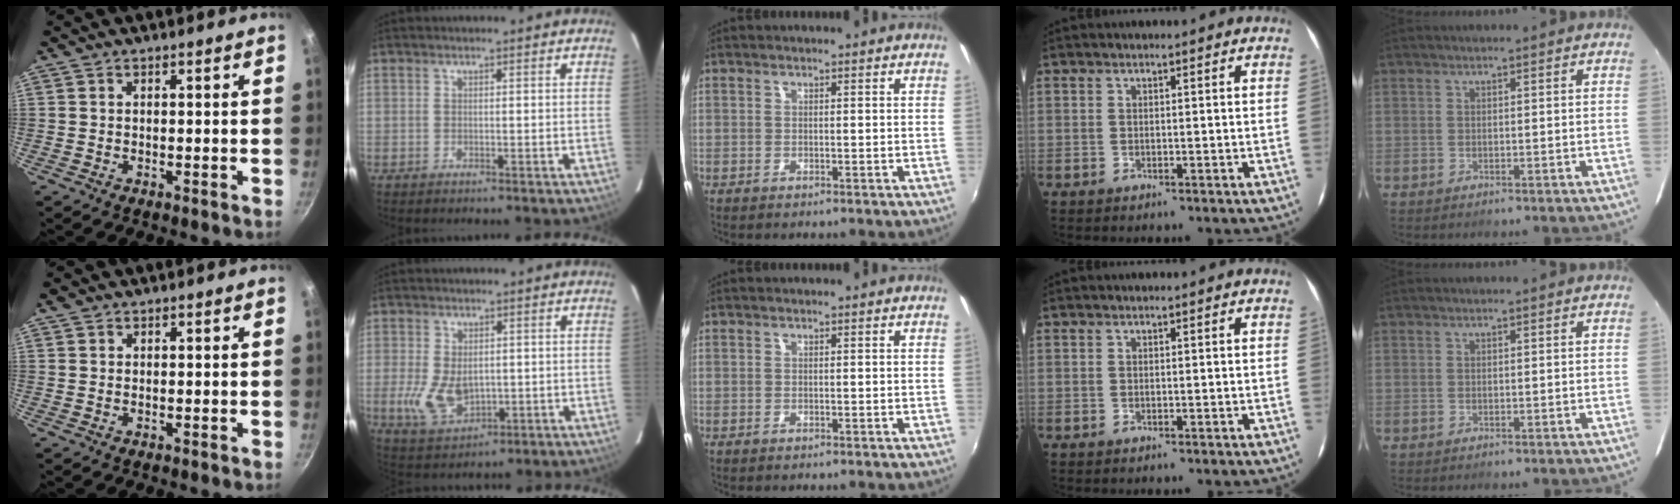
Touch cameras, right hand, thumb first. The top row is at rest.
{"thumb": {"total": 1.2, "force": [0.9, 0.7, 0.5], "torque": [-0.009, 0.002, 0.016]}, "index": {"total": 8.1, "force": [-0.9, 5.1, 6.2], "torque": [-0.138, -0.011, -0.004]}}